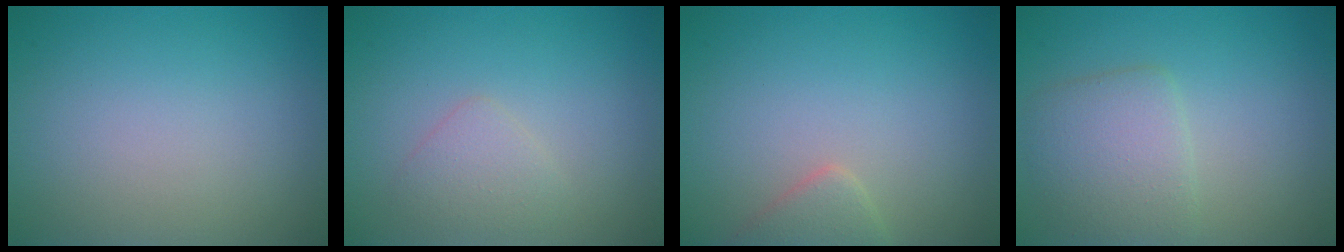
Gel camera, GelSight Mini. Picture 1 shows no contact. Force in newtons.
{"total": 1.7, "press": 1.7, "slide": 0.1}
{"total": 1.9, "press": 1.9, "slide": 0.1}
{"total": 3.8, "press": 3.7, "slide": 0.3}